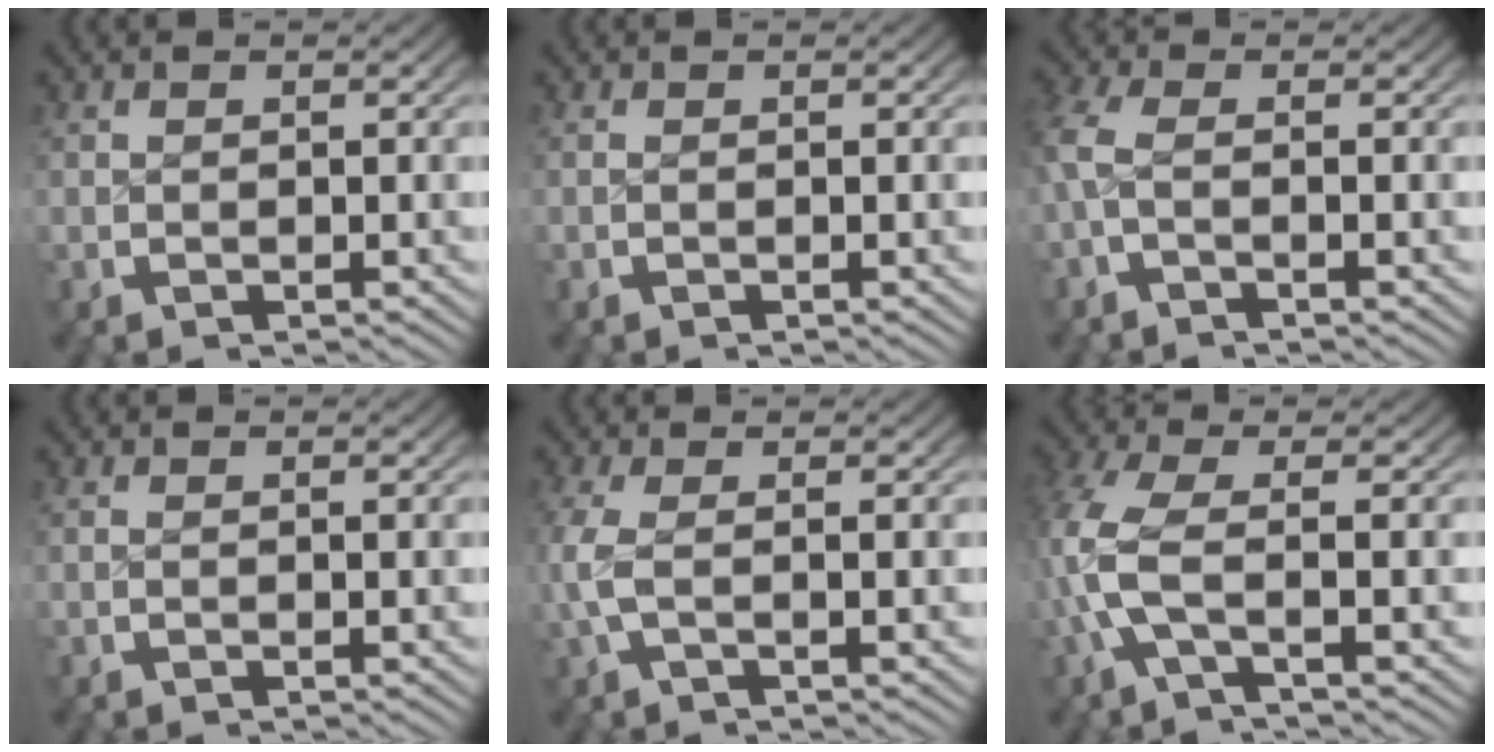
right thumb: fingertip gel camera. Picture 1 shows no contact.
{"total": 0.0}
{"total": 2.8, "force": [-0.4, 1.7, 2.2], "torque": [-0.068, -0.003, -0.007]}
{"total": 0.0}
{"total": 3.2, "force": [-0.1, 1.3, 2.9], "torque": [-0.086, -0.006, 0.003]}
{"total": 5.8, "force": [-0.6, 2.9, 5.0], "torque": [-0.150, -0.015, -0.004]}